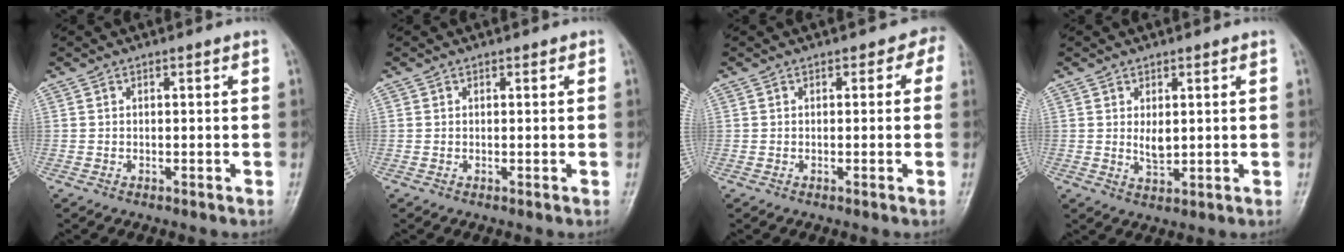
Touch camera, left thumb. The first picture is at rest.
{"total": 0.9, "force": [0.5, 0.7, 0.2], "torque": [0.009, -0.002, 0.003]}
{"total": 2.6, "force": [1.1, 2.0, 1.4], "torque": [0.017, 0.003, 0.003]}
{"total": 3.1, "force": [0.8, 1.8, 2.4], "torque": [-0.034, -0.012, 0.017]}